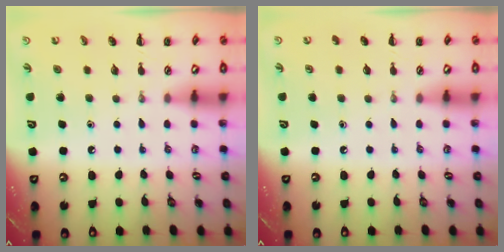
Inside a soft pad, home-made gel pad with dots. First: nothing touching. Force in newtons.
{"total": 0.0}